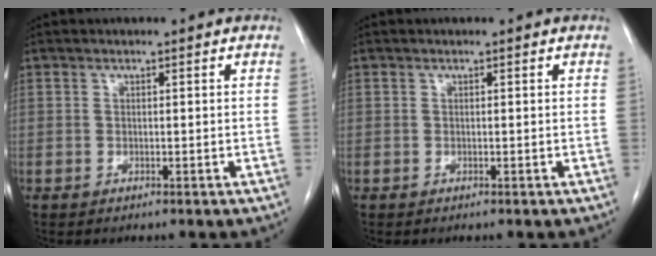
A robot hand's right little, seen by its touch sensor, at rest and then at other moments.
{"total": 0.0}